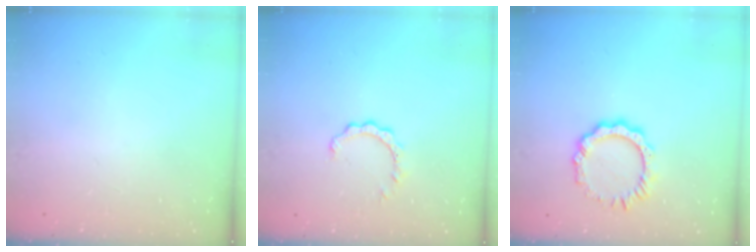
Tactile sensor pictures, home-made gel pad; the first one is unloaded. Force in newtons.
{"total": 2.2, "press": 2.2, "slide": 0.1}
{"total": 8.1, "press": 8.1, "slide": 0.7}